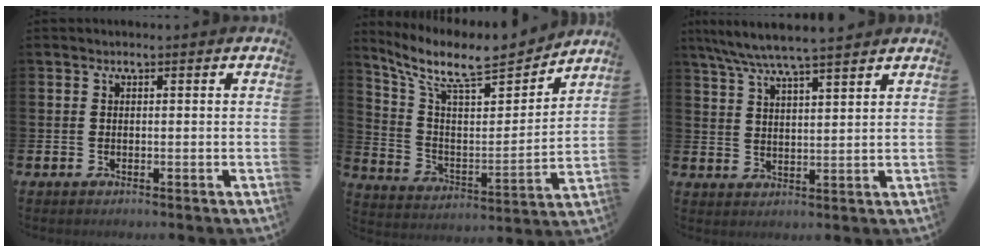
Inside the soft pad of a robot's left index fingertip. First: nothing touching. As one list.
[{"total": 10.1, "force": [8.6, 2.6, 4.6], "torque": [-0.125, -0.061, 0.146]}, {"total": 6.3, "force": [5.8, 0.0, 2.5], "torque": [-0.070, -0.022, 0.104]}]